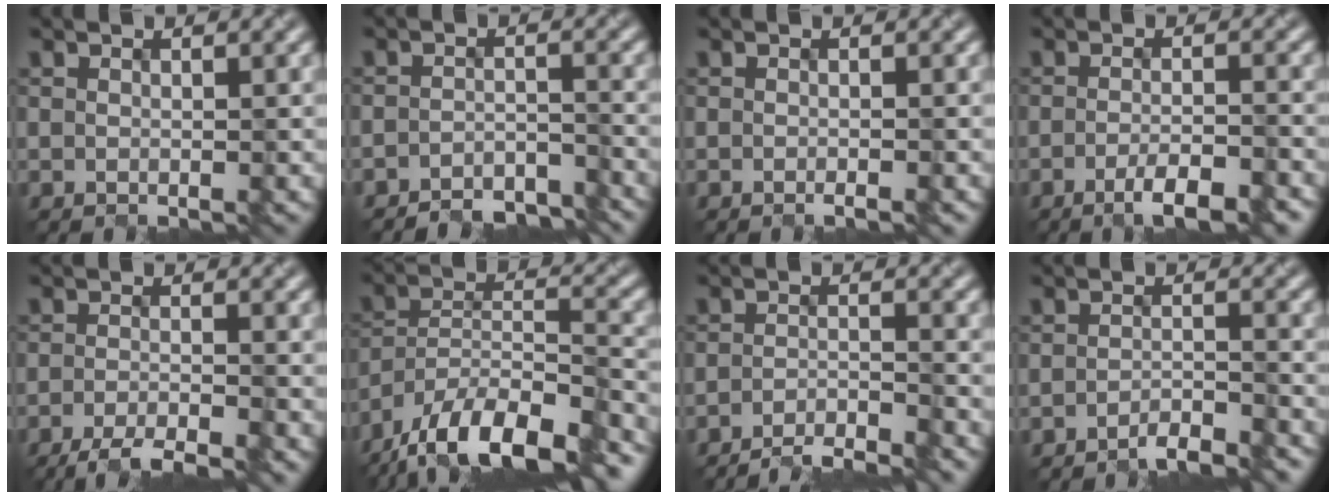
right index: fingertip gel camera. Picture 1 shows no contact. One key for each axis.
{"total": 3.5, "fx": -3.4, "fy": 0.4, "fz": 0.1, "tx": 0.000, "ty": 0.001, "tz": -0.054}
{"total": 0.9, "fx": -0.6, "fy": 0.1, "fz": 0.6, "tx": -0.007, "ty": 0.000, "tz": -0.013}
{"total": 3.8, "fx": -2.3, "fy": 0.8, "fz": 3.0, "tx": -0.046, "ty": -0.004, "tz": -0.040}
{"total": 3.9, "fx": -3.0, "fy": 0.6, "fz": 2.5, "tx": -0.037, "ty": -0.006, "tz": -0.059}
{"total": 13.6, "fx": -11.1, "fy": 3.8, "fz": 7.0, "tx": -0.123, "ty": 0.000, "tz": -0.182}
{"total": 3.9, "fx": -3.5, "fy": 0.4, "fz": 1.6, "tx": -0.016, "ty": 0.002, "tz": -0.066}
{"total": 2.7, "fx": -2.5, "fy": 0.3, "fz": 1.0, "tx": -0.013, "ty": 0.002, "tz": -0.051}